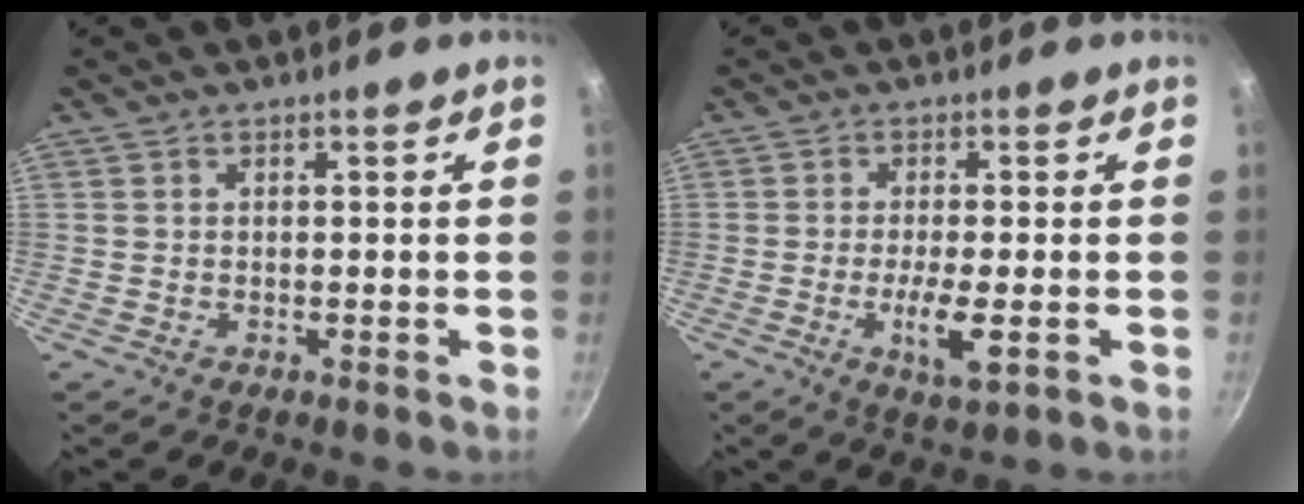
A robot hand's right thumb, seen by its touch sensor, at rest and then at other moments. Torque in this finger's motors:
{"motor_torque": [2.56, 2.45, 0.26, 0.66, 0.22]}